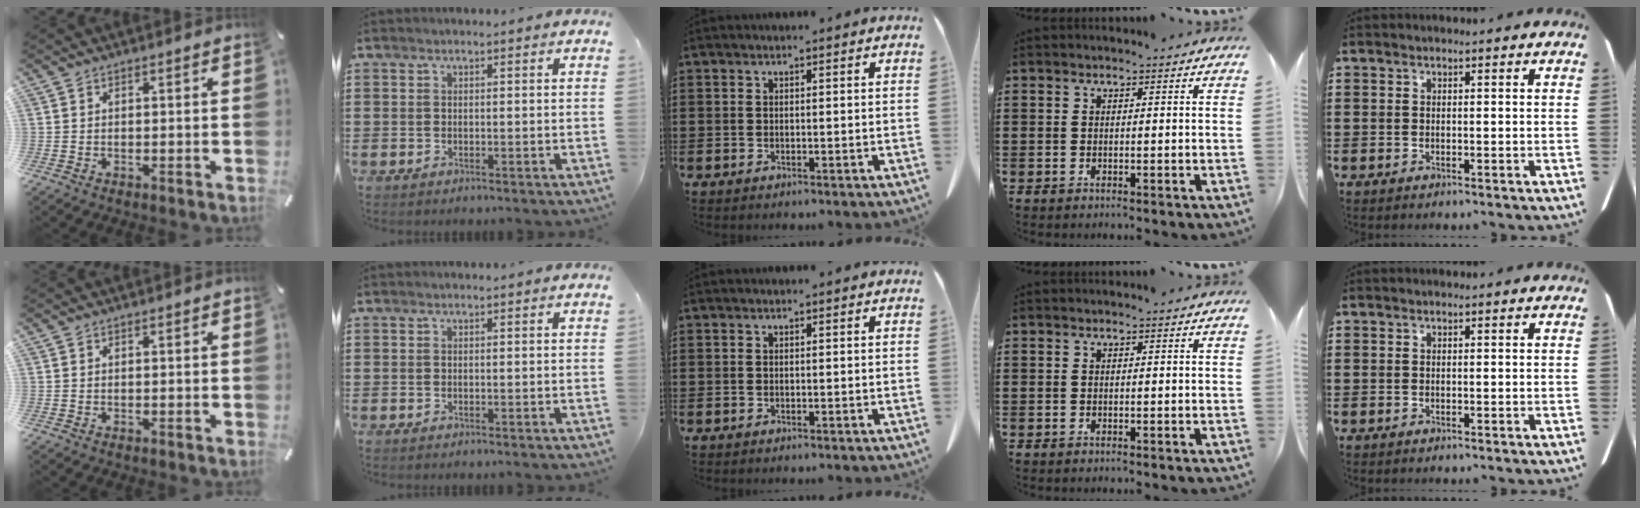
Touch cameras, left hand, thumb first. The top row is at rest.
{}